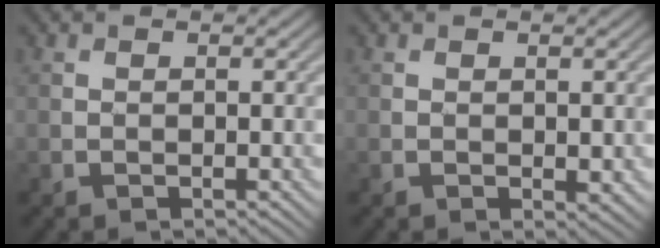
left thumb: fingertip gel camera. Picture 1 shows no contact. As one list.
[{"total": 1.0, "force": [0.0, 0.5, 0.8], "torque": [-0.009, -0.005, 0.003]}]